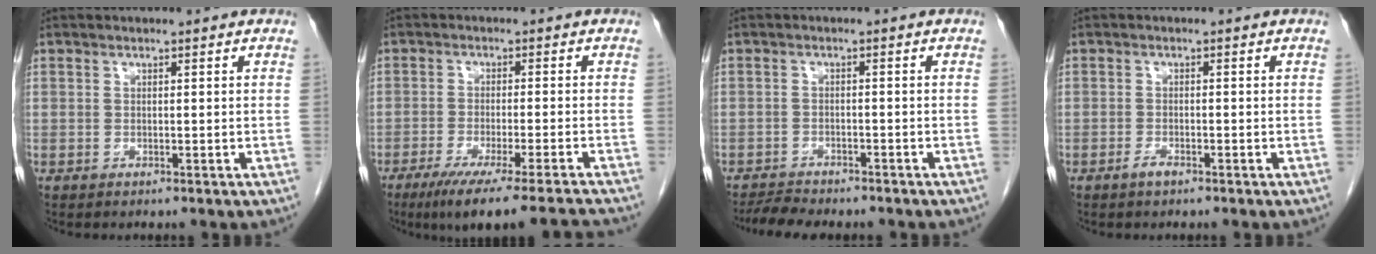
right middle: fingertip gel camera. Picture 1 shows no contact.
{"total": 14.1, "force": [-11.9, -1.5, 7.4], "torque": [-0.091, -0.041, -0.179]}
{"total": 4.5, "force": [-4.3, 0.7, 1.3], "torque": [-0.021, -0.011, -0.069]}
{"total": 1.4, "force": [-1.0, 0.3, 0.9], "torque": [-0.020, 0.000, -0.017]}